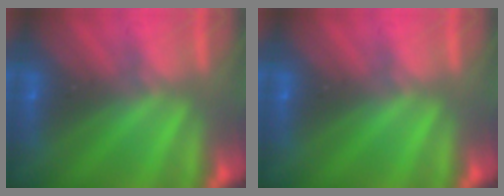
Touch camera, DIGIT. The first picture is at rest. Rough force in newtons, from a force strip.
{"total": 0.0}